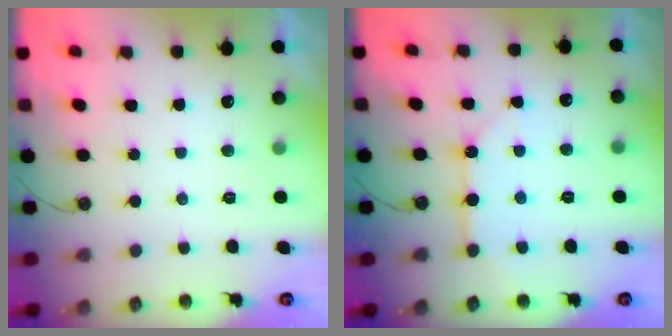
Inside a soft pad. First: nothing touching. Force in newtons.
{"total": 7.6, "press": 7.6, "slide": 0.7}